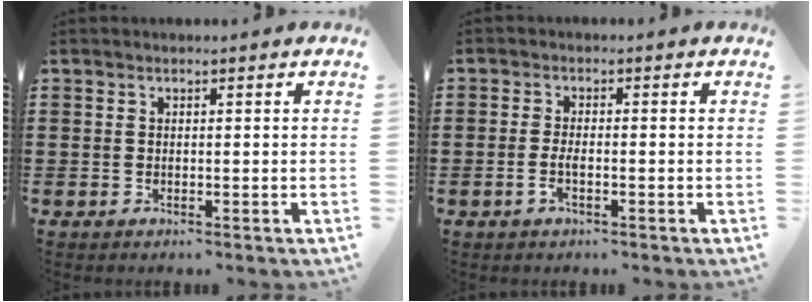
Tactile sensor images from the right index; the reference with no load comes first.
{"total": 2.1, "force": [-0.8, 0.5, 1.9], "torque": [-0.040, -0.002, -0.018]}